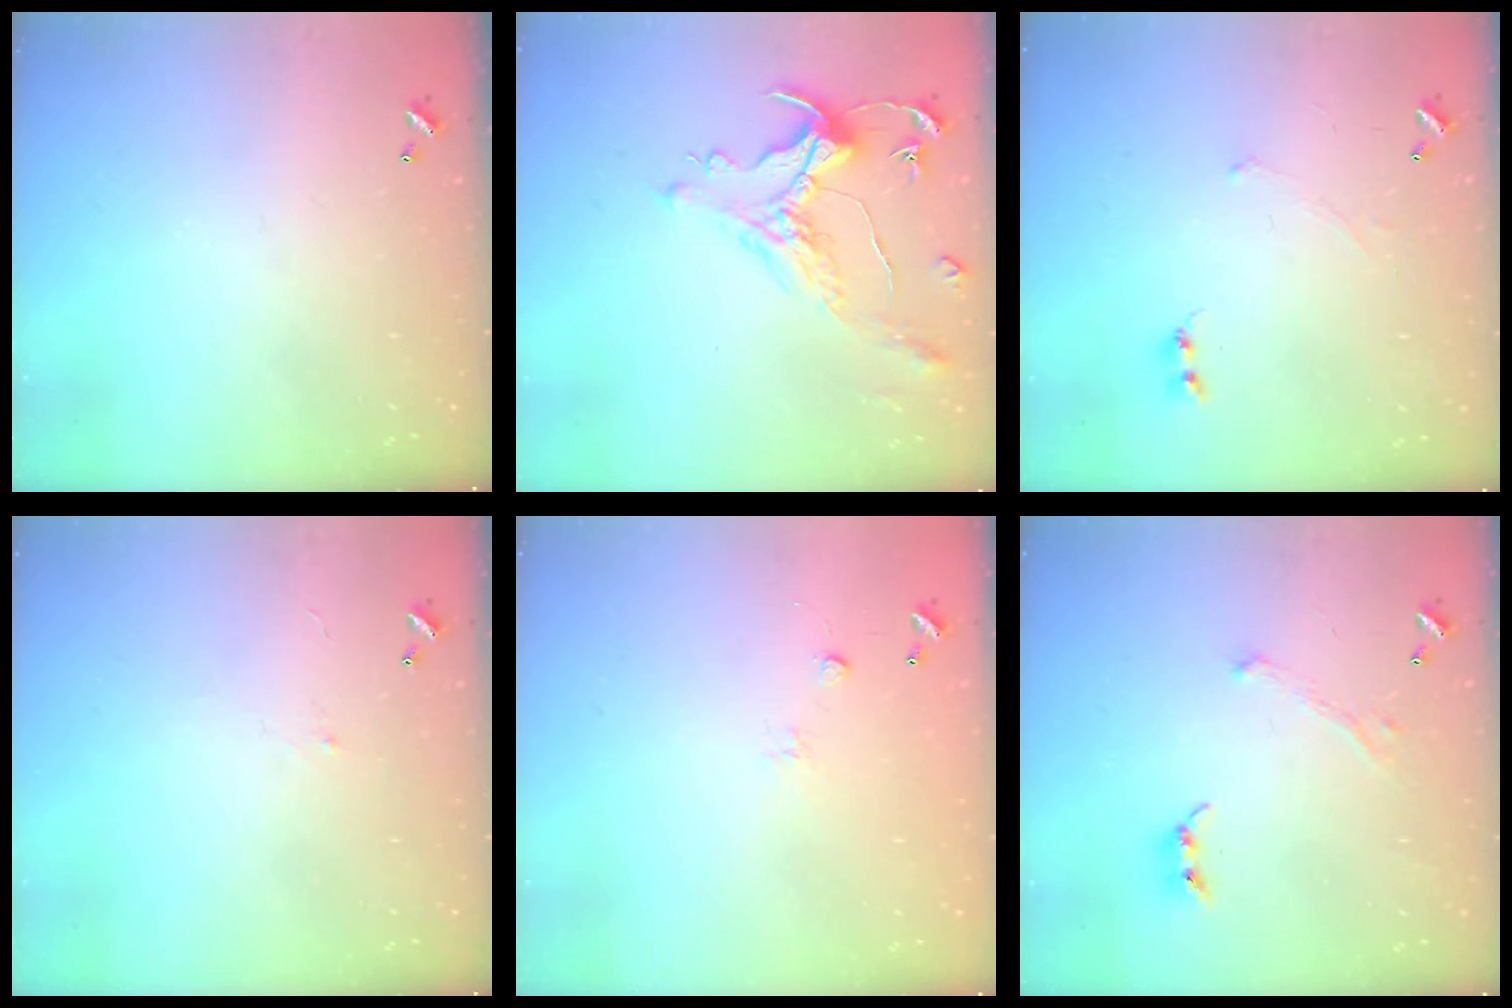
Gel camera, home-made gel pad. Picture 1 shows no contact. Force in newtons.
{"total": 0.9, "press": 0.2, "slide": 0.9}
{"total": 0.7, "press": 0.4, "slide": 0.5}
{"total": 0.6, "press": 0.0, "slide": 0.6}
{"total": 4.9, "press": 4.9, "slide": 0.7}
{"total": 1.8, "press": 1.6, "slide": 0.9}